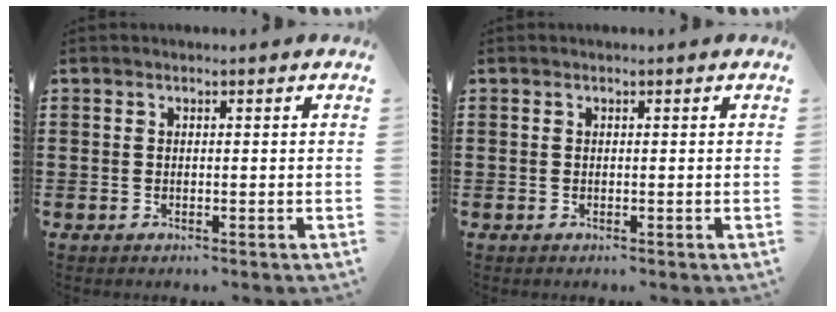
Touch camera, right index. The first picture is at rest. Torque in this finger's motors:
{"motor_torque": [-0.26, 0.26, 0.00, 0.00]}